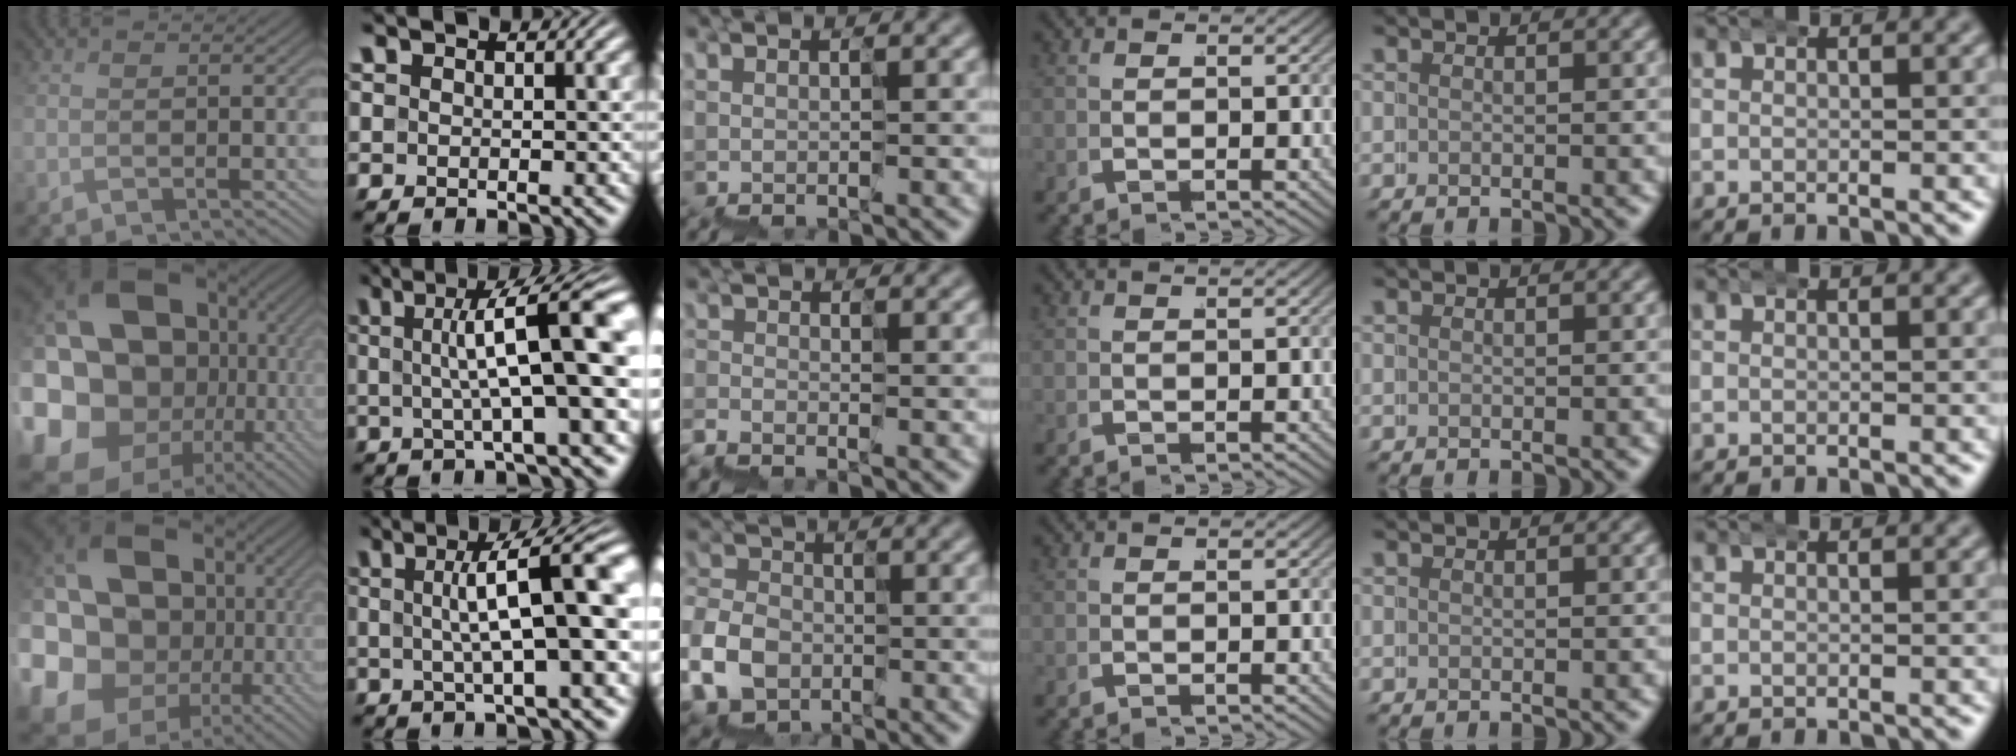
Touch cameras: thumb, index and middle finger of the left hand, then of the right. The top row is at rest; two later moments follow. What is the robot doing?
{"motion": "wrap", "object": "belt"}